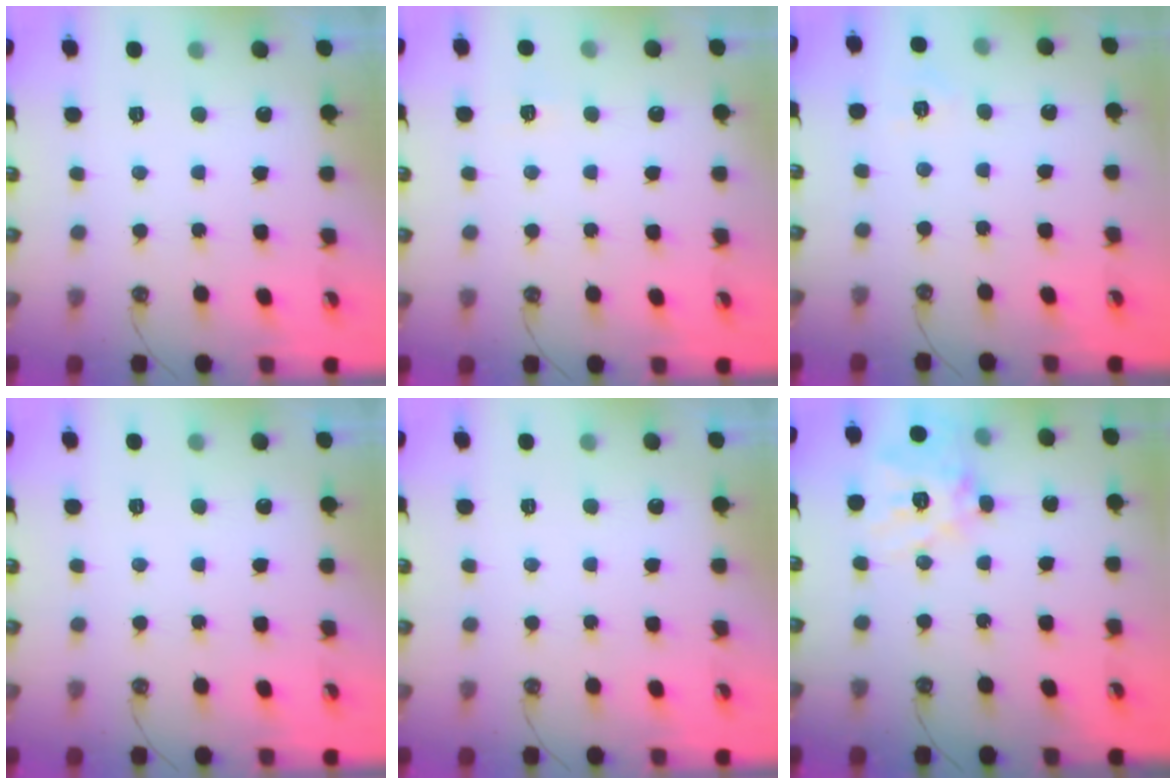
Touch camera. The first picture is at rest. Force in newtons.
{"total": 4.0, "press": 4.0, "slide": 0.6}
{"total": 2.8, "press": 2.8, "slide": 0.4}
{"total": 0.0}
{"total": 0.0}
{"total": 14.9, "press": 14.8, "slide": 1.9}